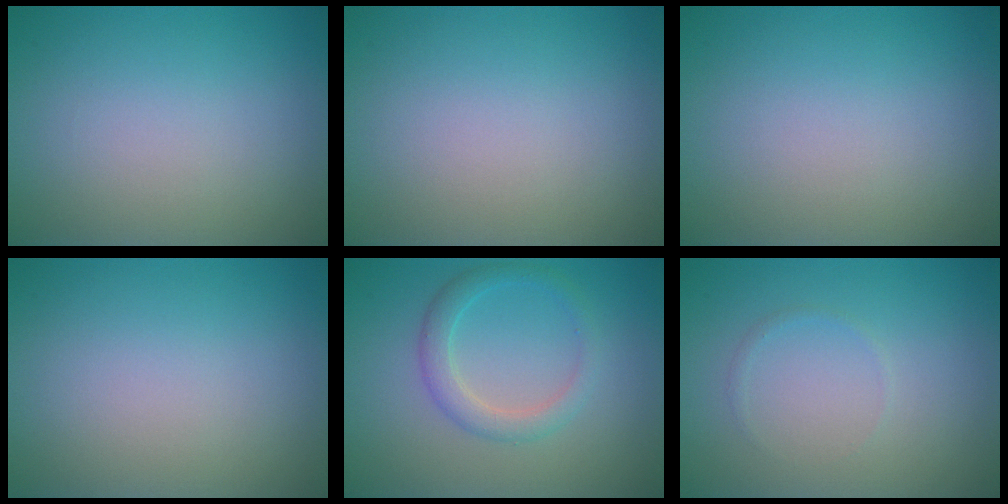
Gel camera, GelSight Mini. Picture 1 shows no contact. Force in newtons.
{"total": 0.0}
{"total": 0.0}
{"total": 0.0}
{"total": 2.5, "press": 2.5, "slide": 0.2}
{"total": 0.5, "press": 0.5, "slide": 0.0}